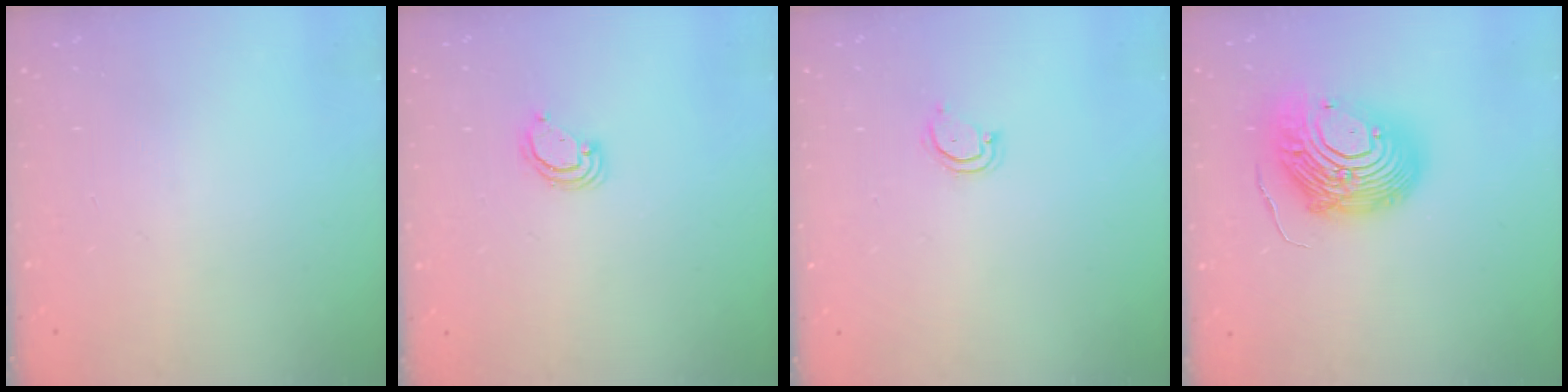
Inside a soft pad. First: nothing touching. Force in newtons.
{"total": 4.1, "press": 4.1, "slide": 0.2}
{"total": 3.2, "press": 3.2, "slide": 0.2}
{"total": 18.0, "press": 17.9, "slide": 1.9}